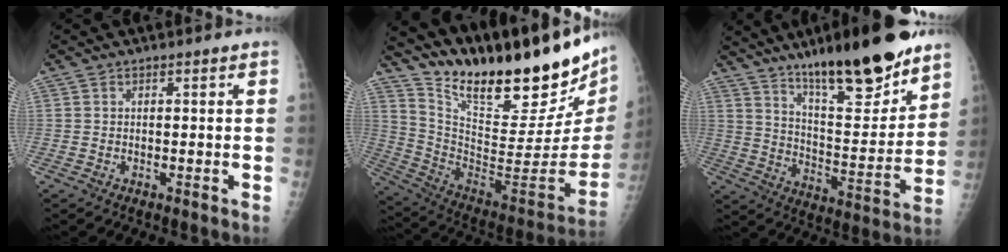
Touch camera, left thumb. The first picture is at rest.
{"total": 33.1, "force": [23.8, 8.9, 21.2], "torque": [-0.311, -0.115, 0.365]}
{"total": 22.4, "force": [16.2, 5.1, 14.6], "torque": [-0.196, -0.092, 0.263]}